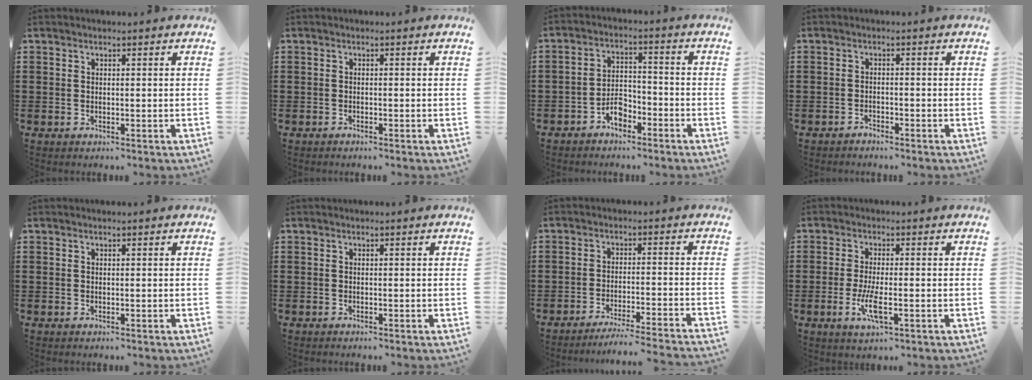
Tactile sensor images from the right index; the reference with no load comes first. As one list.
[{"total": 0.6, "force": [-0.6, 0.0, 0.1], "torque": [-0.002, -0.002, -0.011]}, {"total": 4.4, "force": [-3.1, 2.1, 2.3], "torque": [-0.045, 0.008, -0.059]}, {"total": 1.3, "force": [-1.3, 0.1, 0.0], "torque": [-0.003, 0.003, -0.027]}, {"total": 0.0}, {"total": 0.0}, {"total": 3.8, "force": [-3.6, -0.7, 1.3], "torque": [-0.022, -0.007, -0.072]}, {"total": 4.7, "force": [-1.6, 0.9, 4.3], "torque": [-0.098, -0.014, -0.034]}]